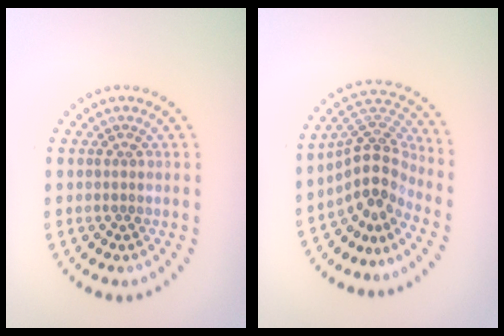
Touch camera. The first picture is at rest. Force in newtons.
{"total": 4.3, "press": 2.9, "slide": 3.2}